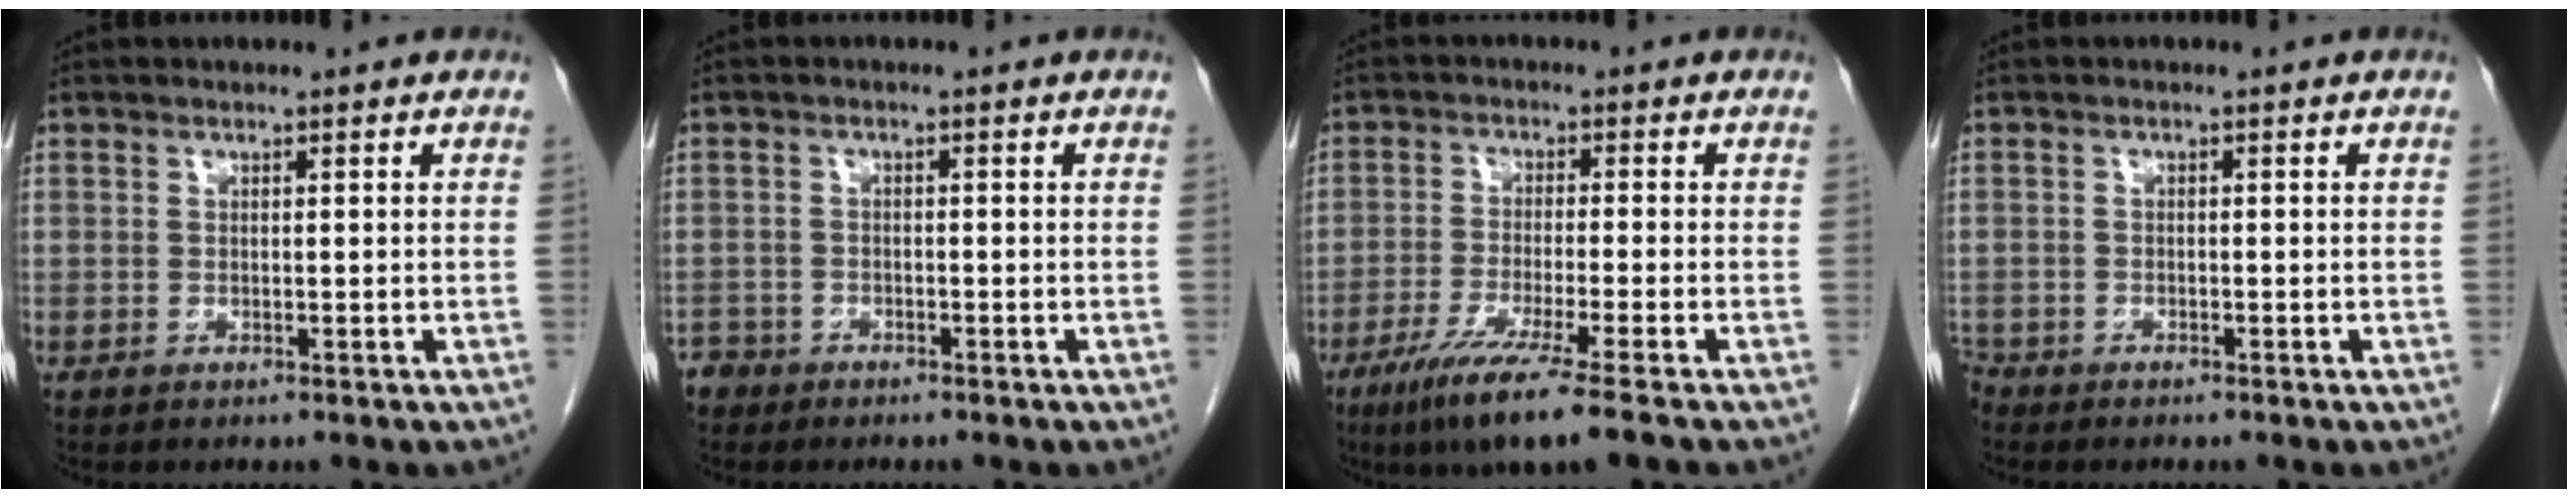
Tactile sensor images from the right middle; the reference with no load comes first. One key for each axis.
{"total": 2.3, "fx": -1.9, "fy": 1.3, "fz": -0.3, "tx": 0.003, "ty": 0.005, "tz": -0.036}
{"total": 9.5, "fx": -6.5, "fy": -1.0, "fz": 6.9, "tx": -0.120, "ty": -0.031, "tz": -0.113}
{"total": 1.9, "fx": -1.7, "fy": 0.7, "fz": 0.1, "tx": -0.001, "ty": -0.001, "tz": -0.030}